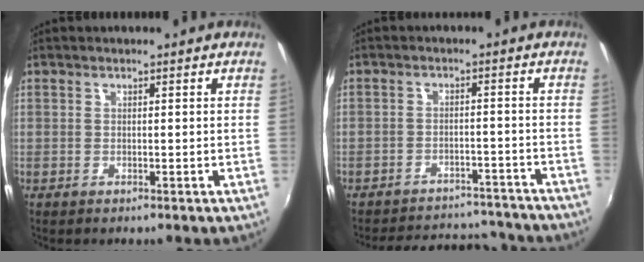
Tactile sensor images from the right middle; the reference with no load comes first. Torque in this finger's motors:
{"motor_torque": [0.69, -1.44, -0.05, 0.01]}